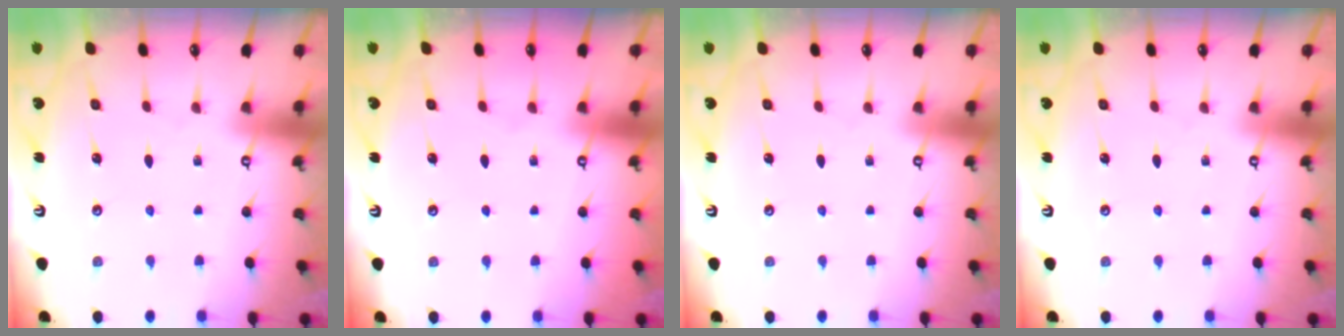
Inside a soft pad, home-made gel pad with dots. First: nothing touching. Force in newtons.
{"total": 0.0}
{"total": 0.0}
{"total": 0.0}